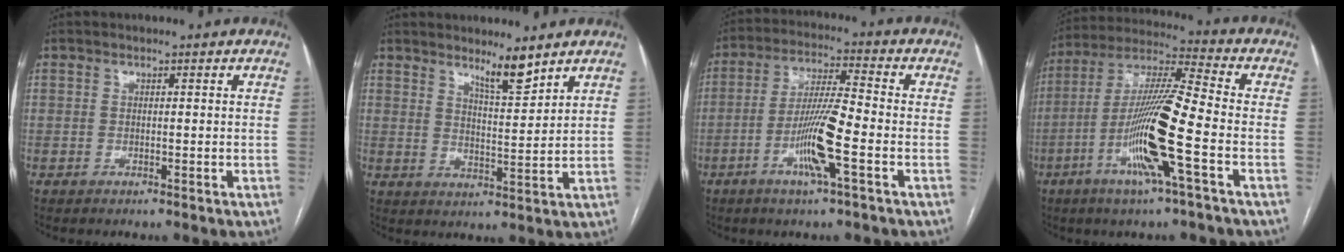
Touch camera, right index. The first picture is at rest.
{"total": 5.3, "force": [4.3, 0.1, 3.0], "torque": [-0.051, -0.015, 0.075]}
{"total": 10.0, "force": [-3.6, 0.2, 9.3], "torque": [-0.182, -0.003, -0.070]}
{"total": 15.1, "force": [-5.1, -0.1, 14.2], "torque": [-0.282, -0.006, -0.102]}